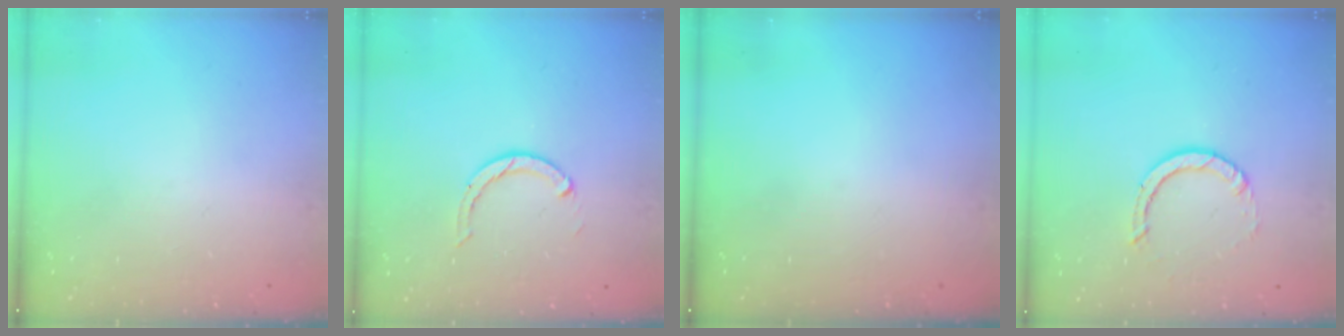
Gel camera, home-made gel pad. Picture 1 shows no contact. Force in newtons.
{"total": 2.2, "press": 2.2, "slide": 0.3}
{"total": 0.0}
{"total": 2.9, "press": 2.9, "slide": 0.2}